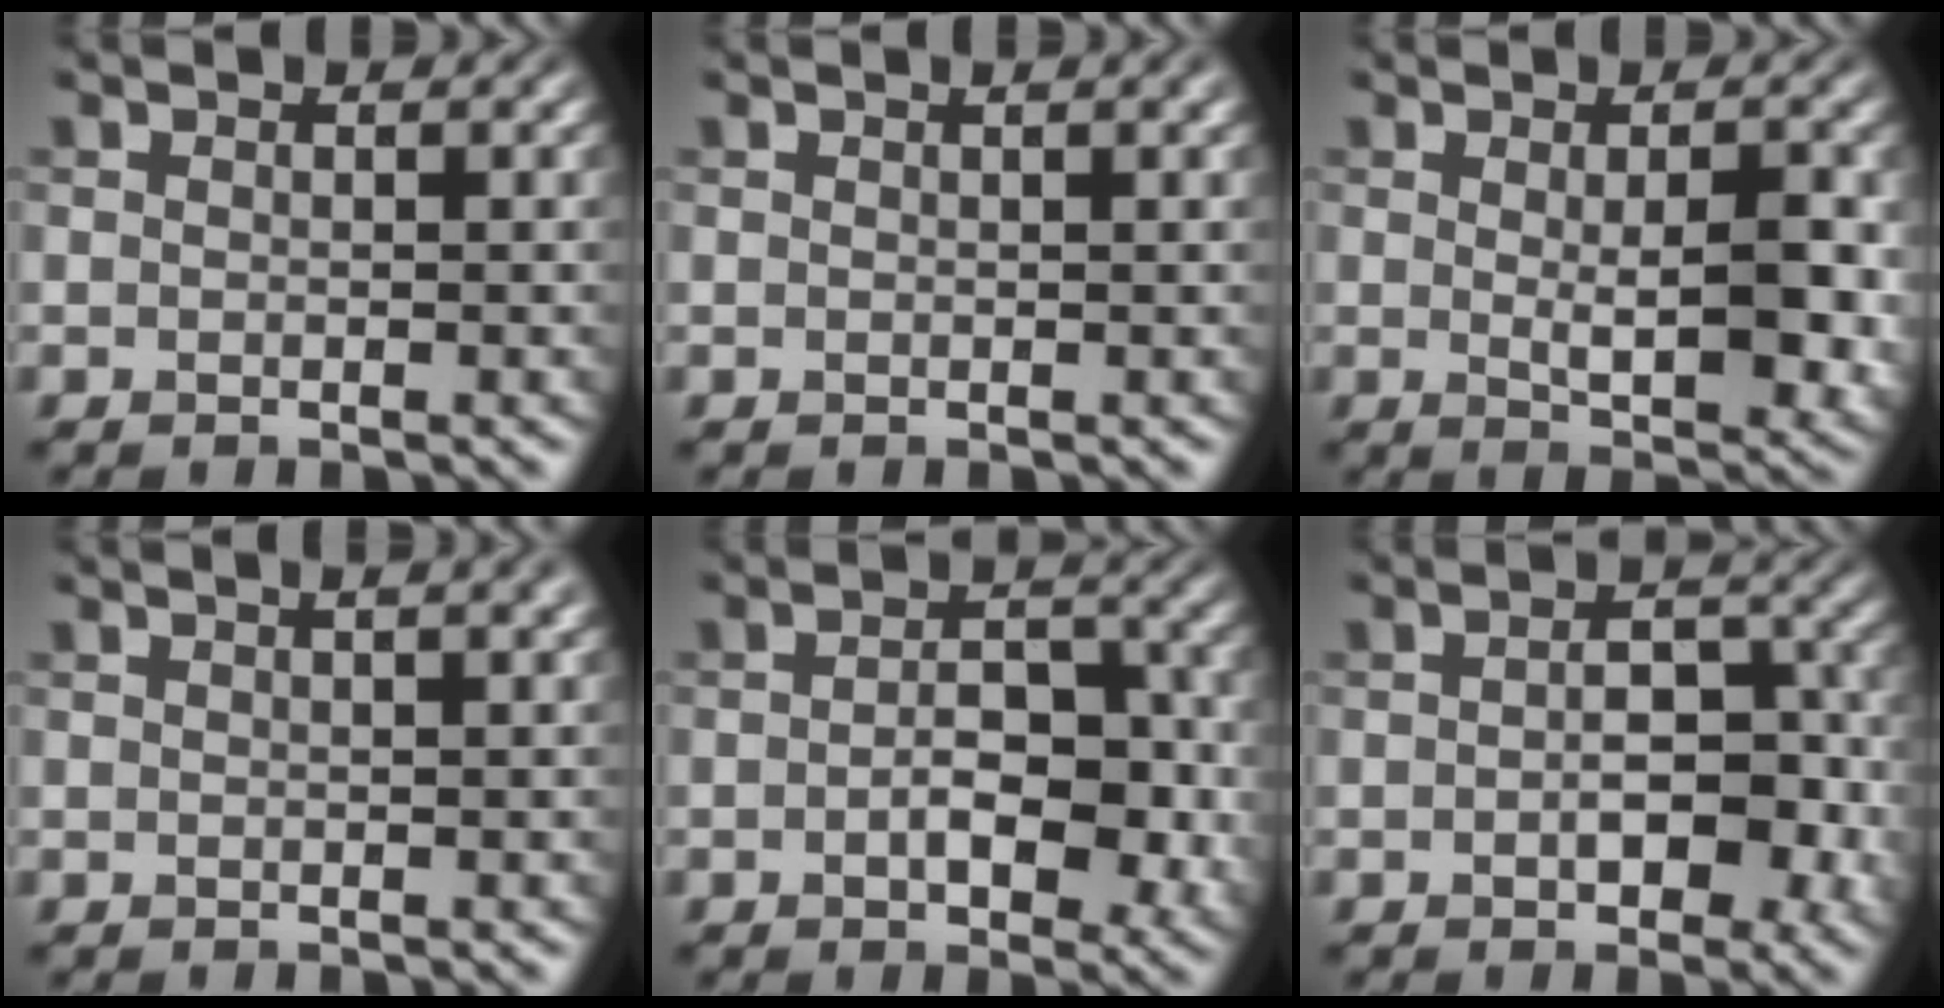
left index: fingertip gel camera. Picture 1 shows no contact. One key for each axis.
{"total": 1.5, "fx": 0.8, "fy": 0.5, "fz": 1.2, "tx": -0.011, "ty": 0.006, "tz": 0.008}
{"total": 6.3, "fx": 0.0, "fy": 2.5, "fz": 5.8, "tx": -0.081, "ty": -0.015, "tz": 0.011}
{"total": 3.4, "fx": 1.7, "fy": 1.3, "fz": 2.6, "tx": -0.014, "ty": 0.012, "tz": 0.006}
{"total": 5.0, "fx": -0.8, "fy": 2.8, "fz": 4.1, "tx": -0.058, "ty": -0.004, "tz": -0.011}
{"total": 5.1, "fx": -1.0, "fy": 2.9, "fz": 4.1, "tx": -0.054, "ty": -0.002, "tz": -0.014}